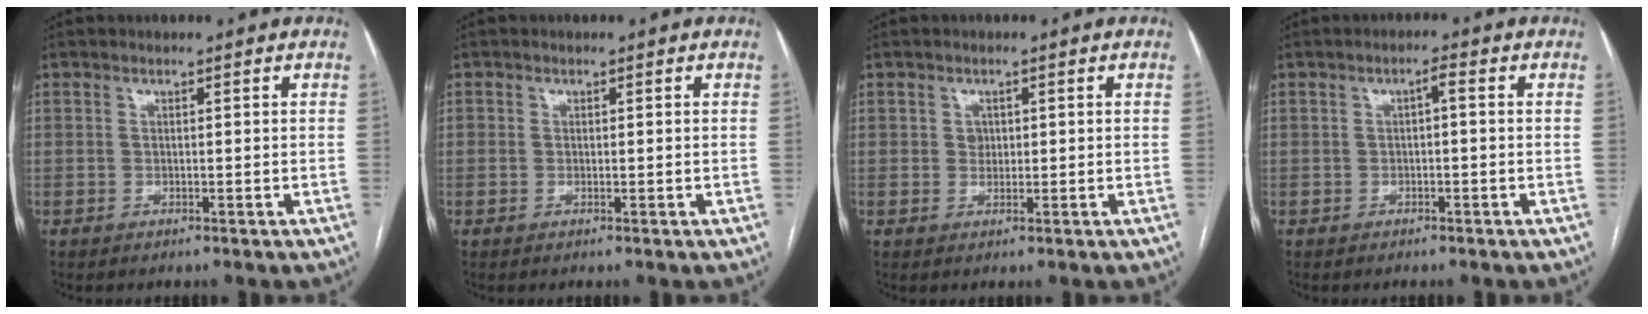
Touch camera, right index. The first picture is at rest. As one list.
[{"total": 0.7, "force": [0.0, 0.6, 0.4], "torque": [-0.006, 0.000, 0.002]}, {"total": 1.4, "force": [0.4, 1.3, 0.6], "torque": [-0.006, 0.002, 0.008]}, {"total": 1.4, "force": [0.0, 0.2, 1.4], "torque": [-0.021, 0.004, 0.001]}]